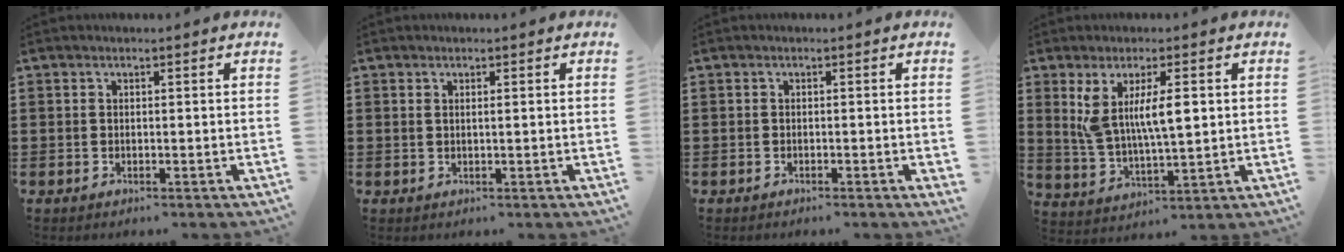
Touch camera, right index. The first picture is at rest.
{"total": 0.6, "force": [0.2, 0.1, 0.5], "torque": [-0.010, 0.000, 0.005]}
{"total": 0.7, "force": [-0.6, 0.1, 0.4], "torque": [-0.008, -0.004, -0.011]}
{"total": 8.2, "force": [2.4, 2.3, 7.5], "torque": [-0.154, 0.001, 0.038]}